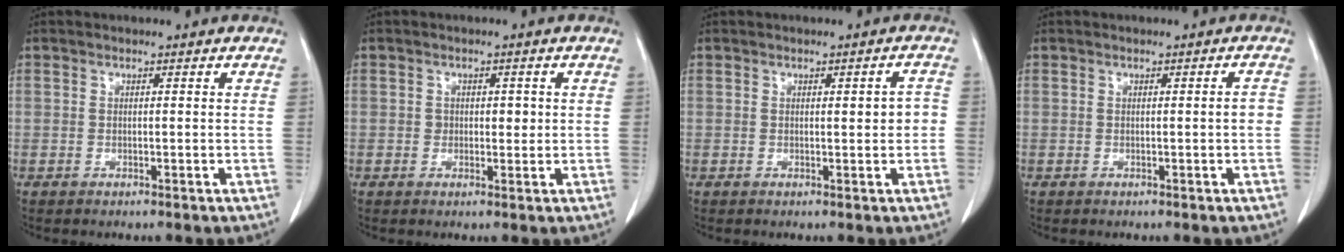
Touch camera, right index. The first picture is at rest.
{"total": 2.4, "force": [0.3, 1.8, 1.6], "torque": [-0.021, 0.005, 0.006]}
{"total": 2.7, "force": [0.1, 0.9, 2.5], "torque": [-0.028, 0.005, 0.003]}
{"total": 1.4, "force": [-0.1, 0.2, 1.4], "torque": [-0.018, 0.001, 0.001]}